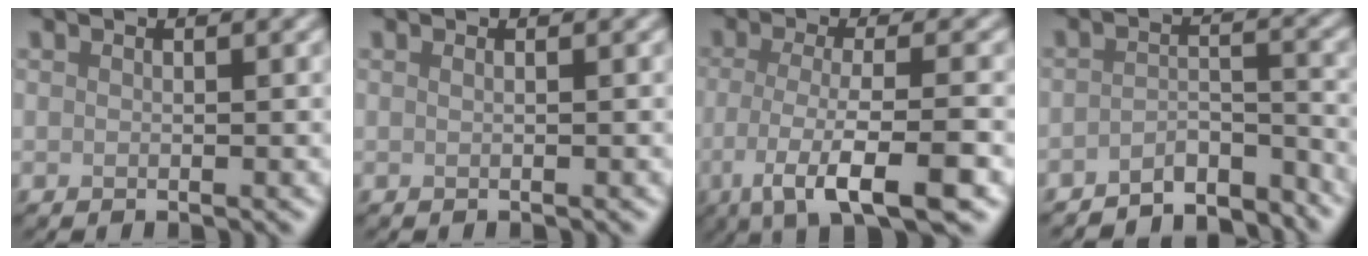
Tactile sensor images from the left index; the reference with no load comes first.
{"total": 0.8, "force": [0.2, 0.4, 0.6], "torque": [-0.003, 0.002, -0.004]}
{"total": 7.2, "force": [-2.9, 1.6, 6.4], "torque": [-0.102, -0.012, -0.054]}
{"total": 5.1, "force": [-4.7, 1.2, 1.5], "torque": [-0.020, -0.002, -0.075]}